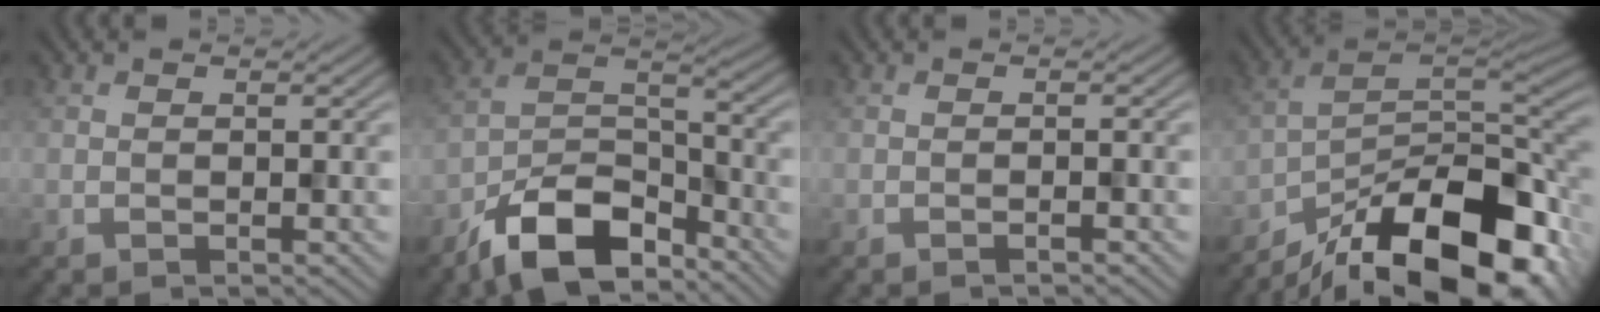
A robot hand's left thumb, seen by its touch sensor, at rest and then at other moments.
{"total": 11.3, "force": [-8.1, 5.0, 6.1], "torque": [-0.110, -0.001, -0.164]}
{"total": 0.7, "force": [-0.6, 0.0, 0.5], "torque": [-0.009, 0.002, -0.012]}
{"total": 17.8, "force": [-12.2, 6.8, 11.1], "torque": [-0.194, -0.028, -0.191]}